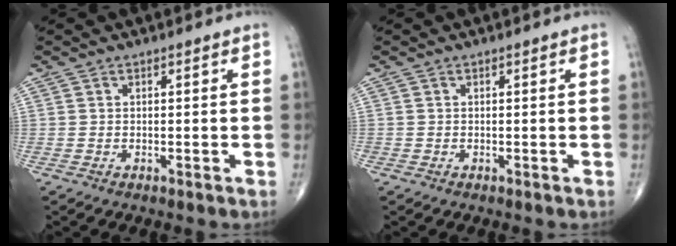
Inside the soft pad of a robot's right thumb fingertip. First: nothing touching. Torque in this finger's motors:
{"motor_torque": [0.15, 0.06, 0.10, -0.07, -0.01]}